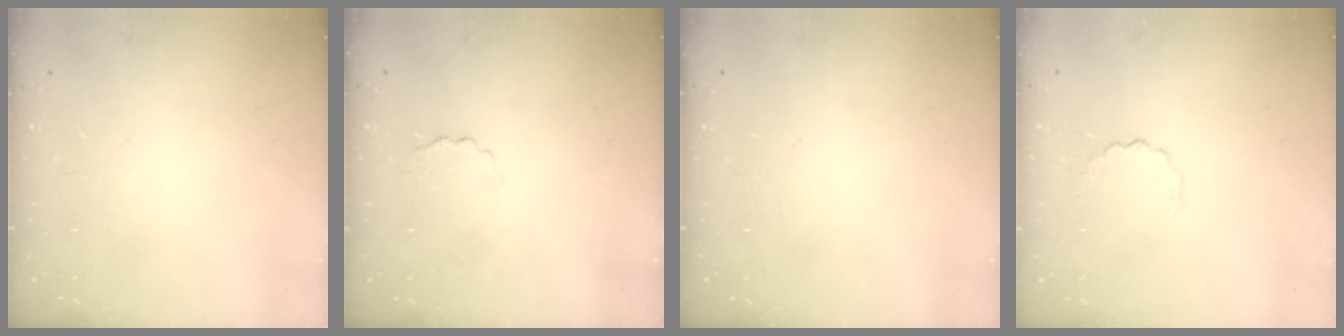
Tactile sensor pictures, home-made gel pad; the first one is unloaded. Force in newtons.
{"total": 2.0, "press": 1.9, "slide": 0.5}
{"total": 0.0}
{"total": 2.8, "press": 2.5, "slide": 1.1}